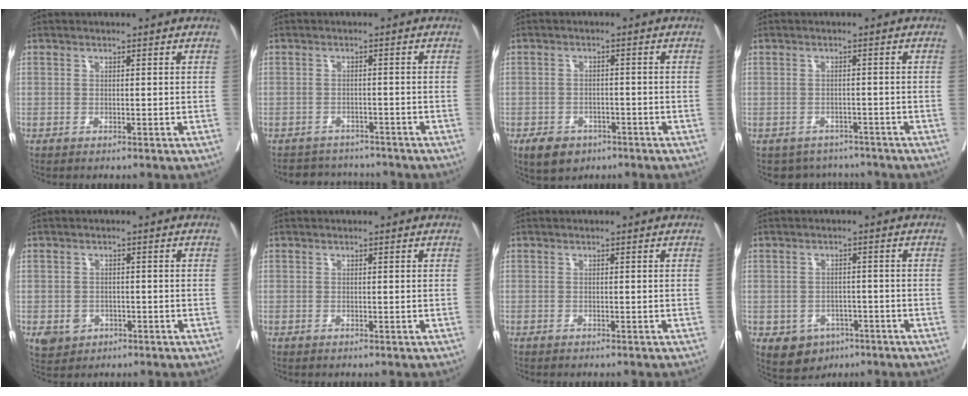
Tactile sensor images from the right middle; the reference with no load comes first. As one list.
[{"total": 5.2, "force": [-5.0, 1.4, -0.2], "torque": [0.007, 0.010, -0.070]}, {"total": 5.1, "force": [-3.3, 3.3, 2.0], "torque": [-0.033, 0.001, -0.047]}, {"total": 5.1, "force": [-4.5, 2.4, -0.3], "torque": [0.014, 0.013, -0.057]}, {"total": 4.2, "force": [-1.8, 3.6, 1.2], "torque": [-0.016, 0.002, -0.021]}, {"total": 0.0}, {"total": 0.9, "force": [-0.8, 0.2, 0.3], "torque": [-0.005, -0.001, -0.013]}, {"total": 5.6, "force": [-2.9, 4.4, 1.8], "torque": [-0.026, 0.004, -0.034]}]